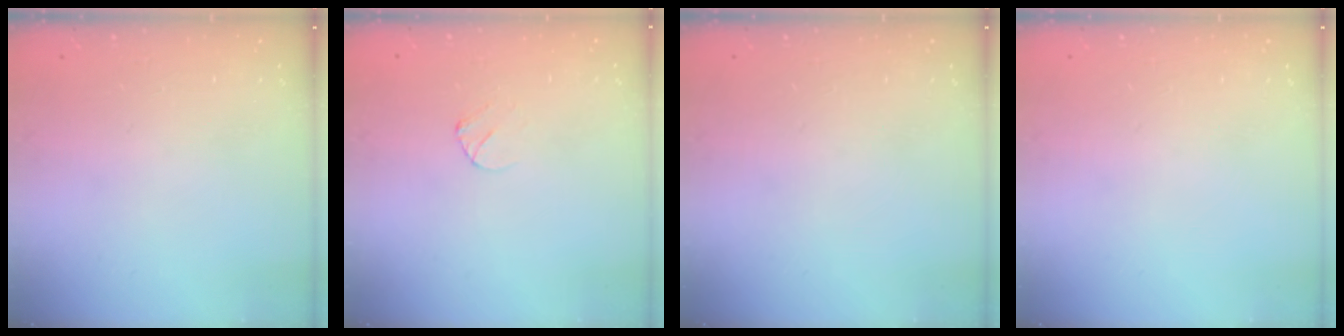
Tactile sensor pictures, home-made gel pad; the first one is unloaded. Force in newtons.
{"total": 3.0, "press": 3.0, "slide": 0.3}
{"total": 0.0}
{"total": 0.0}